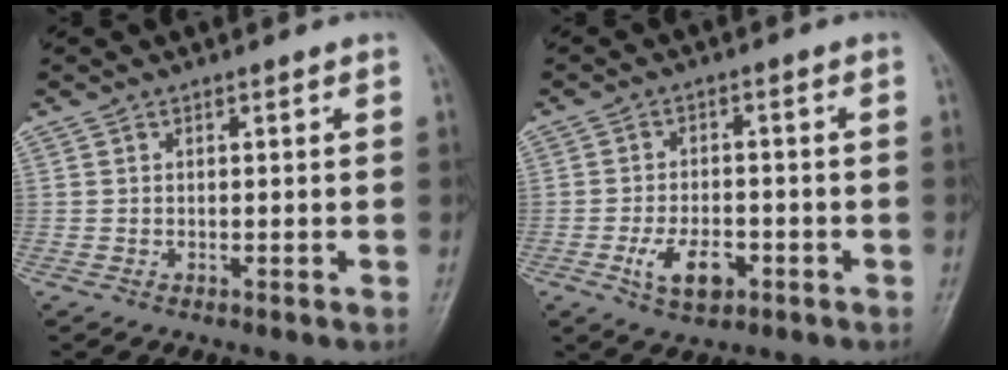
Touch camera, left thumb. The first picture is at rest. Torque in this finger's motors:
{"motor_torque": [-0.22, 0.90, 0.75, 0.44, 0.07]}